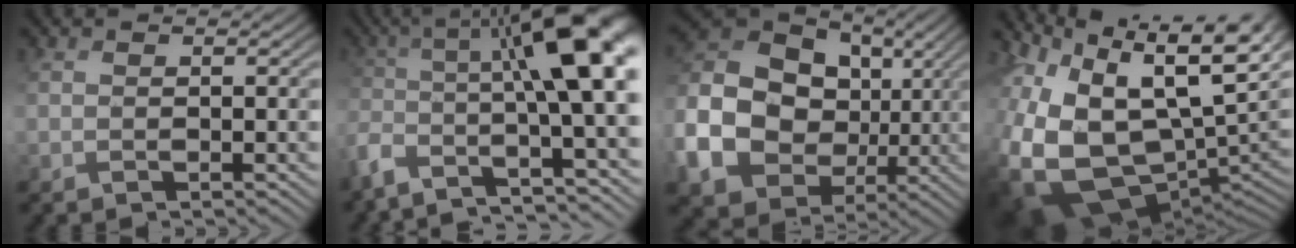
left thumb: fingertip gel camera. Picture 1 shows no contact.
{"total": 14.1, "force": [-4.0, 4.1, 12.9], "torque": [-0.212, 0.000, -0.070]}
{"total": 16.6, "force": [-1.0, 13.4, 9.7], "torque": [-0.252, -0.005, -0.020]}
{"total": 17.8, "force": [0.4, 11.3, 13.7], "torque": [-0.265, -0.025, 0.038]}